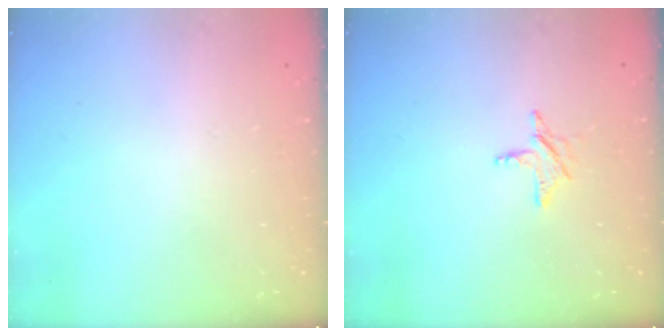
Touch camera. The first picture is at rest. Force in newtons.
{"total": 3.9, "press": 3.9, "slide": 0.3}